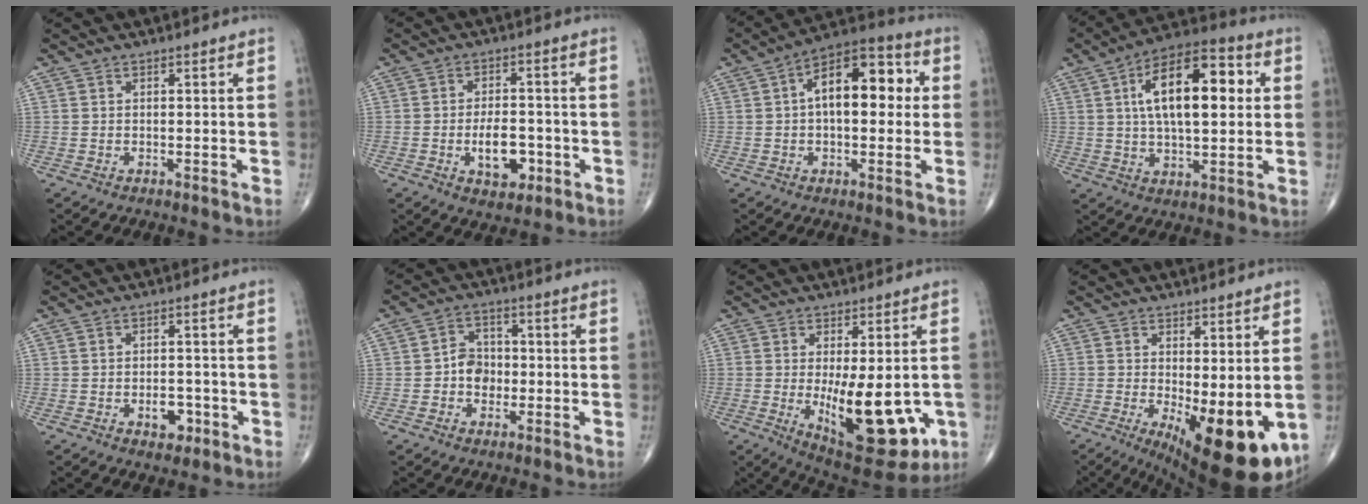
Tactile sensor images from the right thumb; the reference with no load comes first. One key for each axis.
{"total": 7.9, "fx": -2.3, "fy": 4.4, "fz": 6.2, "tx": -0.077, "ty": 0.012, "tz": -0.032}
{"total": 14.5, "fx": 2.0, "fy": 7.6, "fz": 12.2, "tx": -0.157, "ty": 0.035, "tz": 0.020}
{"total": 18.0, "fx": 3.5, "fy": 8.2, "fz": 15.6, "tx": -0.233, "ty": 0.017, "tz": 0.050}
{"total": 4.2, "fx": -1.7, "fy": 2.6, "fz": 2.8, "tx": -0.021, "ty": 0.009, "tz": -0.021}
{"total": 5.3, "fx": -0.9, "fy": 4.4, "fz": 2.8, "tx": -0.018, "ty": 0.017, "tz": -0.024}
{"total": 16.9, "fx": -2.9, "fy": 7.0, "fz": 15.0, "tx": -0.197, "ty": -0.030, "tz": -0.019}
{"total": 14.4, "fx": -3.0, "fy": 5.3, "fz": 13.0, "tx": -0.173, "ty": -0.030, "tz": -0.025}